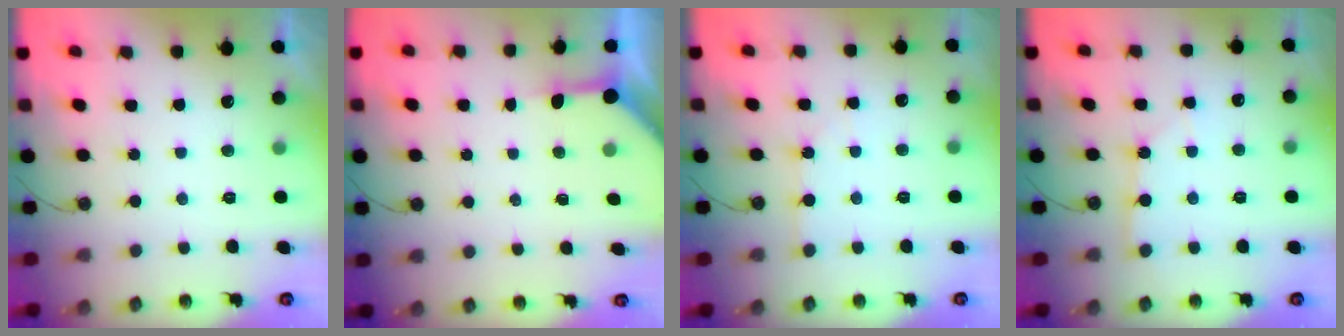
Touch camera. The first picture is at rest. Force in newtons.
{"total": 4.1, "press": 4.1, "slide": 0.3}
{"total": 2.0, "press": 2.0, "slide": 0.2}
{"total": 2.0, "press": 2.0, "slide": 0.2}